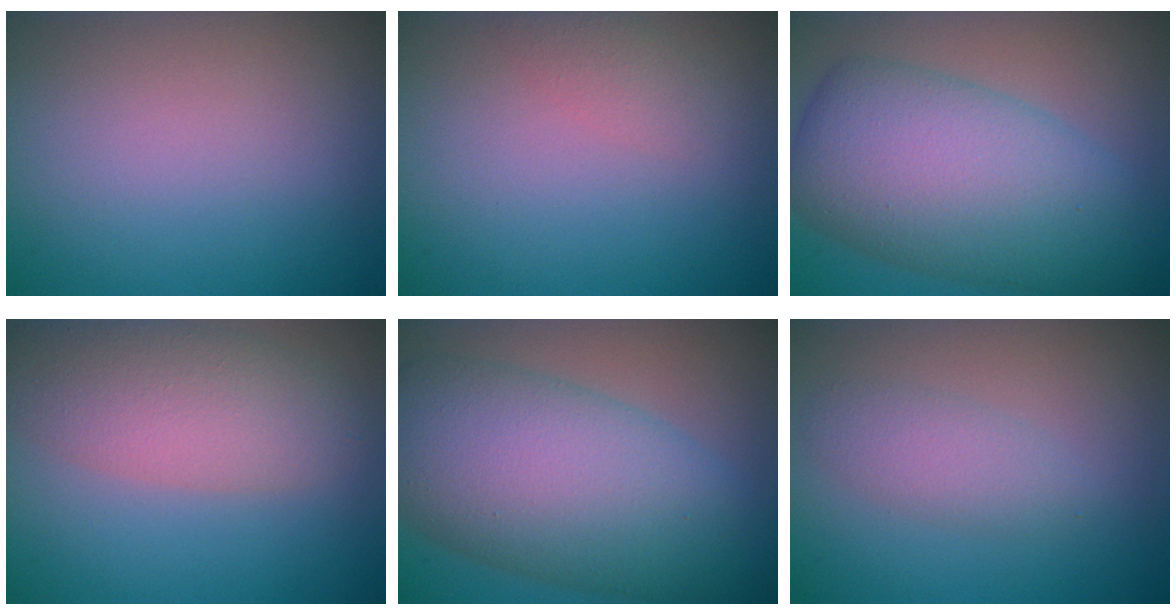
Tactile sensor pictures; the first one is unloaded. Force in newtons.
{"total": 1.4, "press": 1.4, "slide": 0.1}
{"total": 10.4, "press": 10.4, "slide": 0.2}
{"total": 5.4, "press": 5.4, "slide": 0.3}
{"total": 11.2, "press": 11.2, "slide": 0.3}
{"total": 2.2, "press": 2.2, "slide": 0.2}